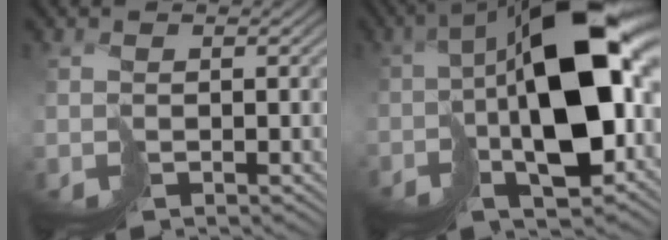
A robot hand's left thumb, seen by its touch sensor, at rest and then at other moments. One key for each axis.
{"total": 15.3, "fx": -1.4, "fy": 7.3, "fz": 13.3, "tx": -0.211, "ty": -0.001, "tz": -0.020}